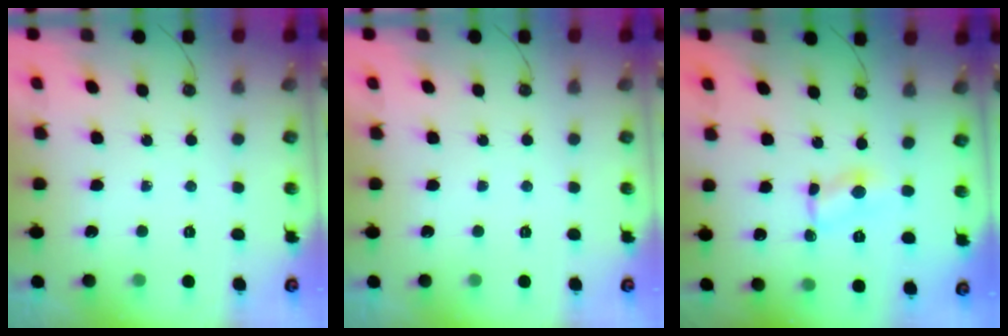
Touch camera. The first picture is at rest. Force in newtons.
{"total": 0.0}
{"total": 2.0, "press": 2.0, "slide": 0.1}